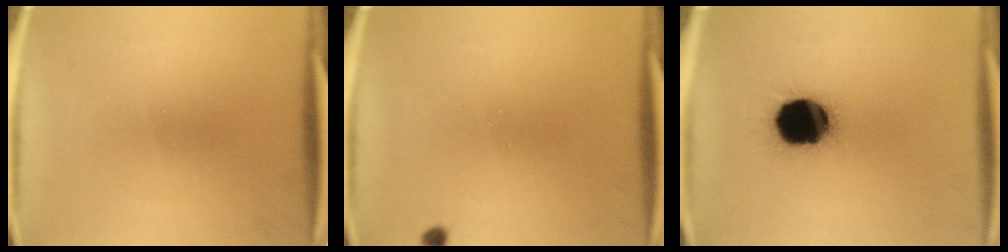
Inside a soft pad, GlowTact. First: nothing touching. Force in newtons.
{"total": 0.8}
{"total": 19.0}